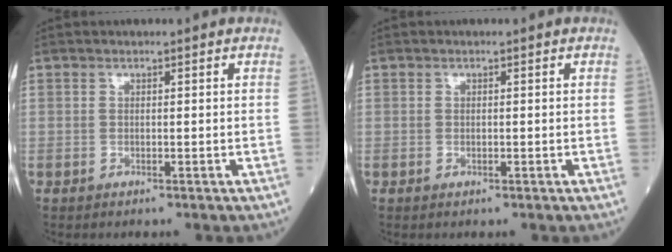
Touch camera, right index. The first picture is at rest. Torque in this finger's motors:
{"motor_torque": [-0.08, -0.03, -0.04, -0.01]}